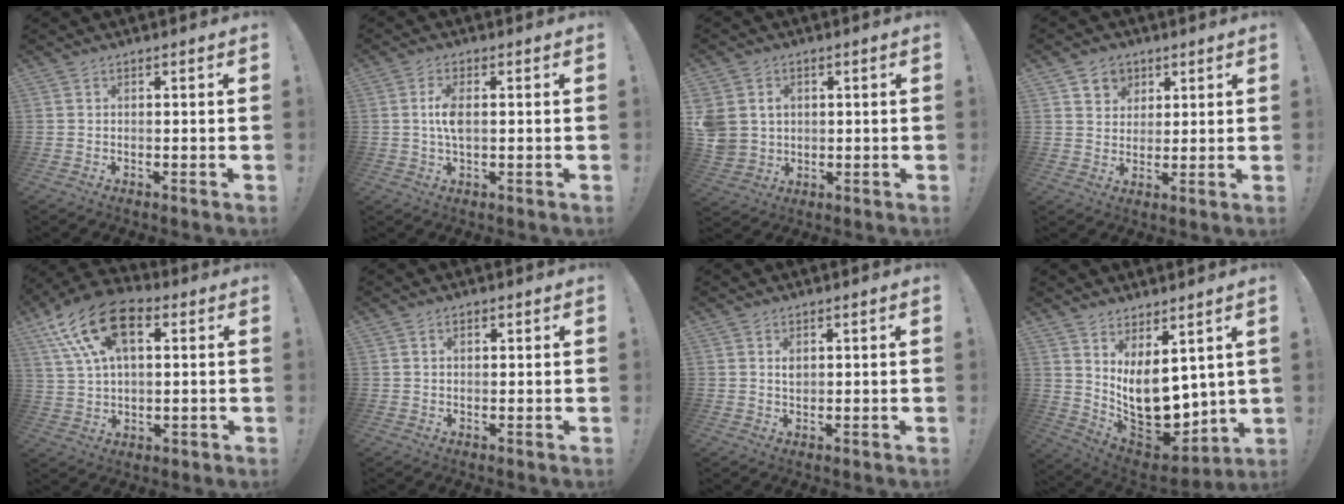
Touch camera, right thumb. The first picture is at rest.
{"total": 5.1, "force": [0.2, 2.2, 4.7], "torque": [-0.085, -0.004, -0.004]}
{"total": 6.9, "force": [1.6, 6.1, 2.8], "torque": [-0.070, -0.006, 0.035]}
{"total": 6.4, "force": [3.2, 5.5, 1.0], "torque": [-0.011, -0.023, 0.061]}
{"total": 18.8, "force": [7.6, 11.5, 12.9], "torque": [-0.228, -0.017, 0.138]}
{"total": 1.4, "force": [0.6, 1.0, 0.8], "torque": [-0.002, -0.003, 0.008]}
{"total": 1.6, "force": [0.8, 1.0, 0.9], "torque": [-0.004, -0.006, 0.011]}
{"total": 14.3, "force": [1.5, 9.5, 10.5], "torque": [-0.148, -0.044, 0.042]}